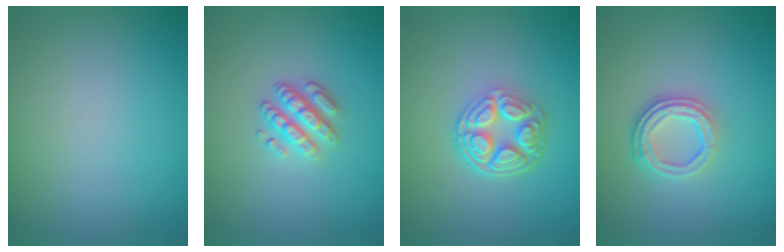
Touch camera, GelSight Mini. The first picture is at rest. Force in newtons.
{"total": 3.1, "press": 2.6, "slide": 1.7}
{"total": 5.2, "press": 3.8, "slide": 3.6}
{"total": 3.5, "press": 2.6, "slide": 2.3}